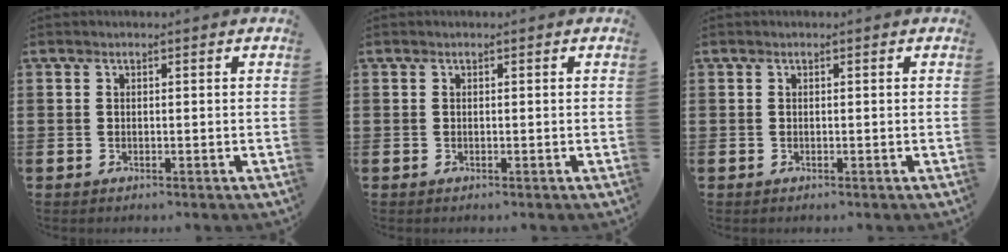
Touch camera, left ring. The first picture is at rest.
{"total": 0.0}
{"total": 0.0}